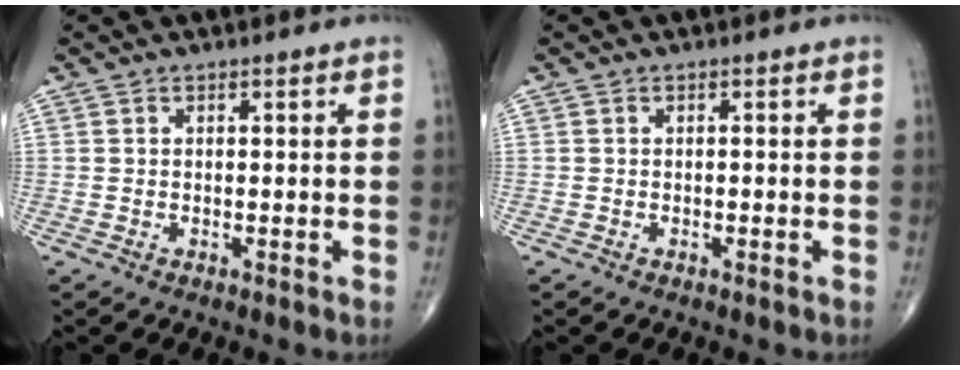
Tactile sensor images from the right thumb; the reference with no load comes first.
{"total": 0.0}